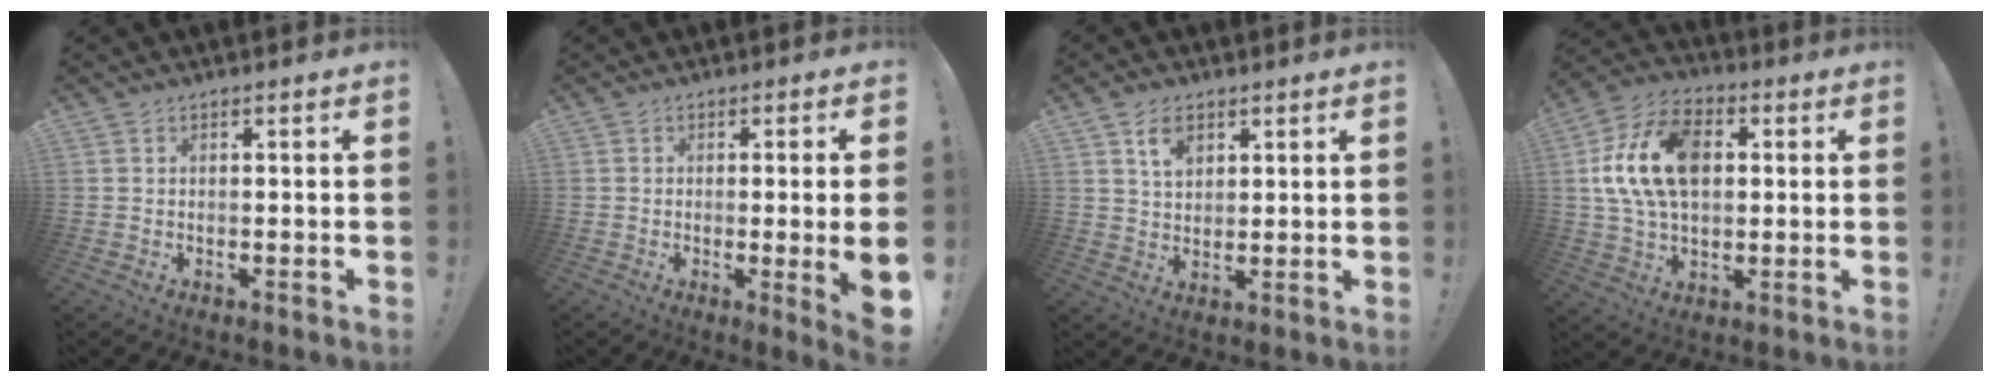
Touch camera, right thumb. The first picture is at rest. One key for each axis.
{"total": 7.0, "fx": -0.8, "fy": -0.2, "fz": 6.9, "tx": -0.092, "ty": -0.010, "tz": -0.011}
{"total": 6.3, "fx": 3.5, "fy": 4.2, "fz": 3.1, "tx": -0.043, "ty": -0.008, "tz": 0.063}
{"total": 18.2, "fx": 2.9, "fy": 12.2, "fz": 13.2, "tx": -0.231, "ty": 0.004, "tz": 0.055}